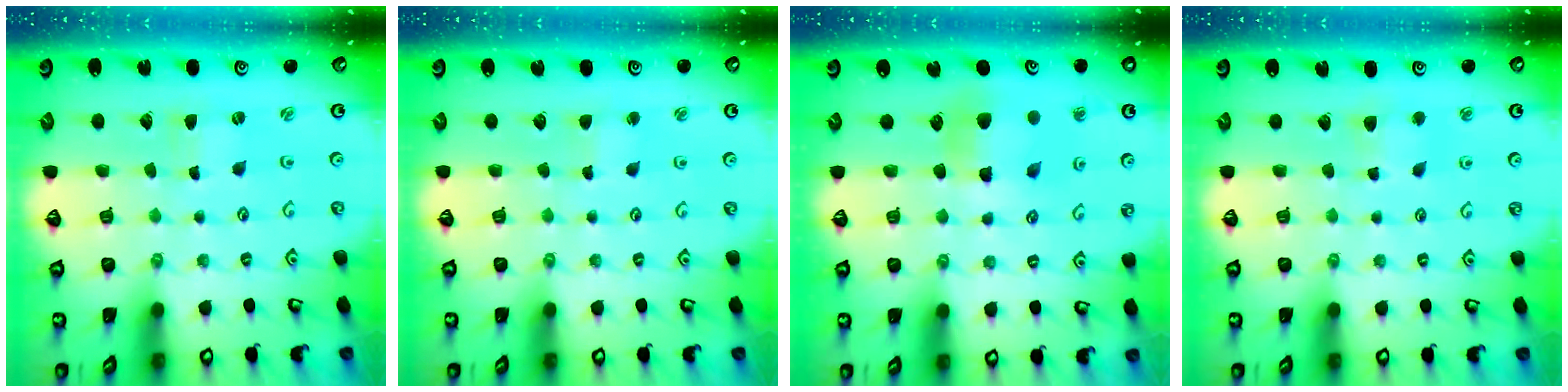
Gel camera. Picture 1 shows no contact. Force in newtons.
{"total": 2.2, "press": 2.2, "slide": 0.2}
{"total": 7.1, "press": 7.1, "slide": 0.7}
{"total": 3.6, "press": 3.5, "slide": 0.9}